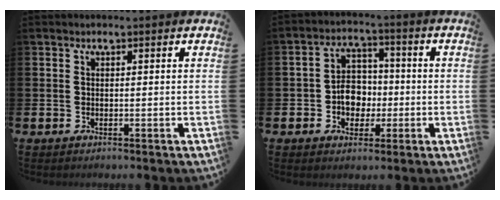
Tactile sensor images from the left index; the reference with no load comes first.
{"total": 5.5, "force": [-0.9, 4.6, 2.9], "torque": [-0.047, 0.009, -0.024]}